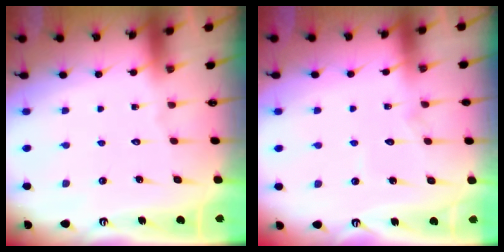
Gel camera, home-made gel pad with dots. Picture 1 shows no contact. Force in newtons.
{"total": 7.0, "press": 7.0, "slide": 0.5}